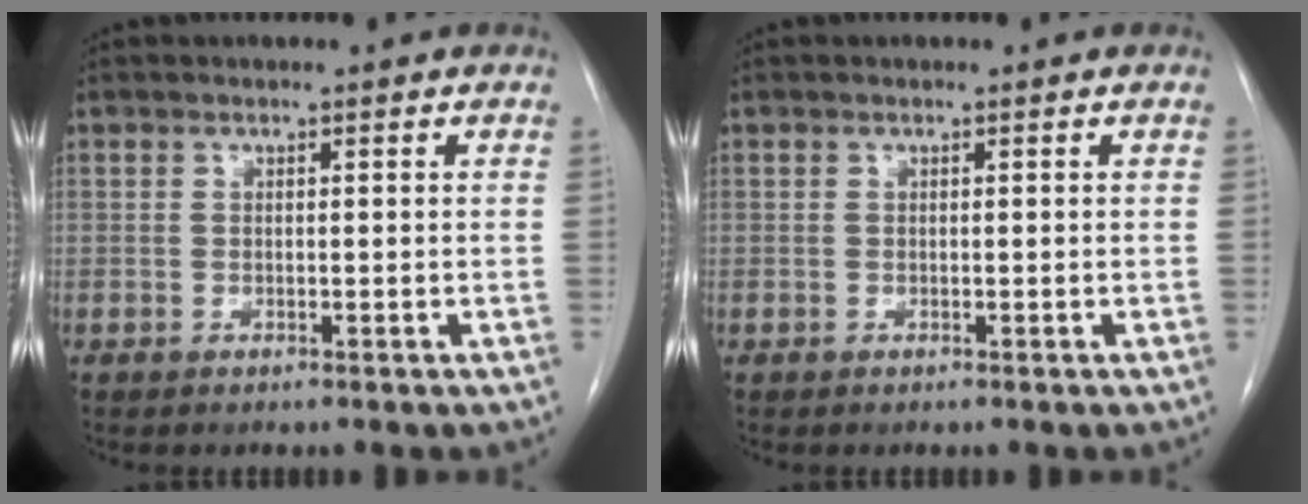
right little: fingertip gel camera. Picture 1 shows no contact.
{"total": 0.0}